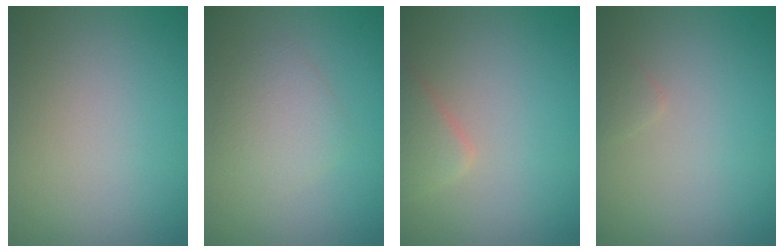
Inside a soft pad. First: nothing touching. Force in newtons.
{"total": 2.4, "press": 2.4, "slide": 0.1}
{"total": 2.1, "press": 2.1, "slide": 0.2}
{"total": 0.6, "press": 0.6, "slide": 0.0}